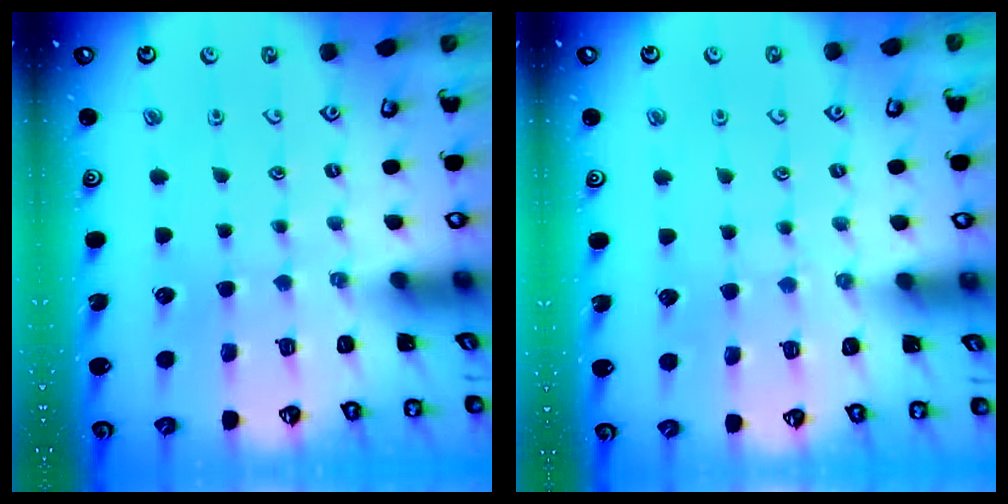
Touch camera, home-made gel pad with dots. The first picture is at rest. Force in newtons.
{"total": 2.9, "press": 2.9, "slide": 0.5}